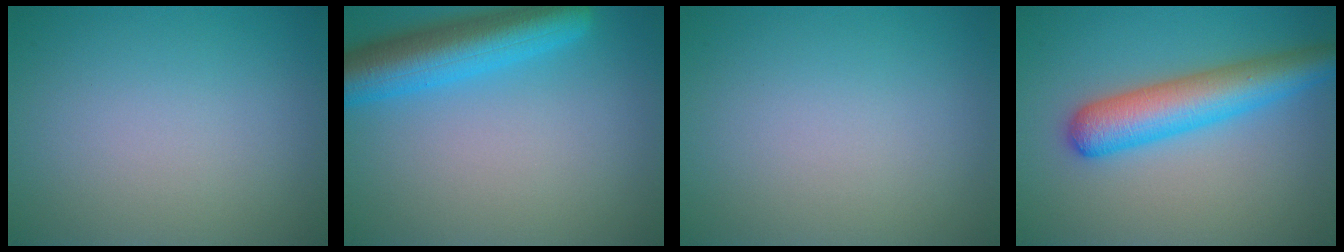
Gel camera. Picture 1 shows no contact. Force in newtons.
{"total": 7.0, "press": 7.0, "slide": 0.3}
{"total": 0.0}
{"total": 6.3, "press": 6.3, "slide": 0.3}